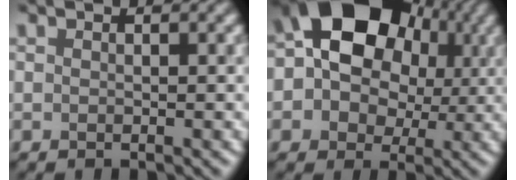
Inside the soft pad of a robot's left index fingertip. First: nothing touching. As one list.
[{"total": 14.7, "force": [3.9, 11.3, 8.5], "torque": [-0.137, 0.053, 0.042]}]